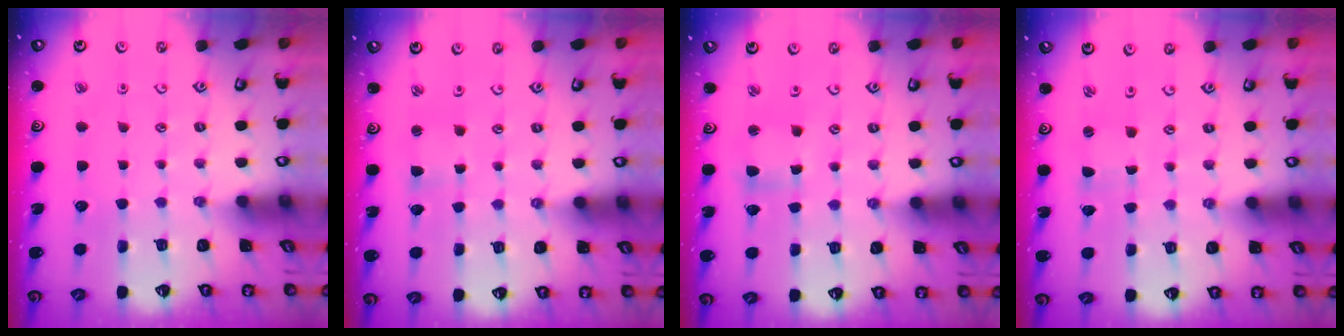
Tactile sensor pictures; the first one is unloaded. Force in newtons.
{"total": 2.9, "press": 2.9, "slide": 0.4}
{"total": 3.9, "press": 3.8, "slide": 0.5}
{"total": 0.7, "press": 0.7, "slide": 0.0}